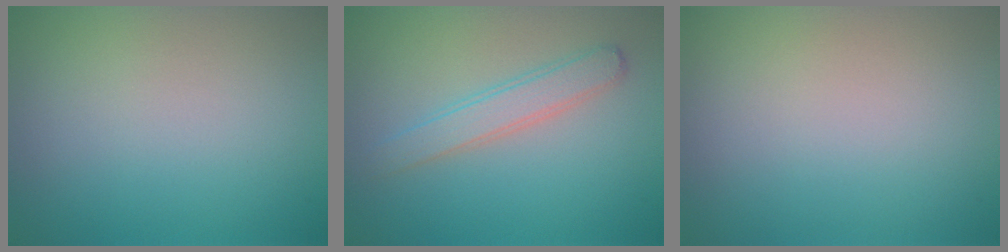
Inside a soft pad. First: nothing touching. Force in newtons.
{"total": 2.5, "press": 2.5, "slide": 0.1}
{"total": 0.0}